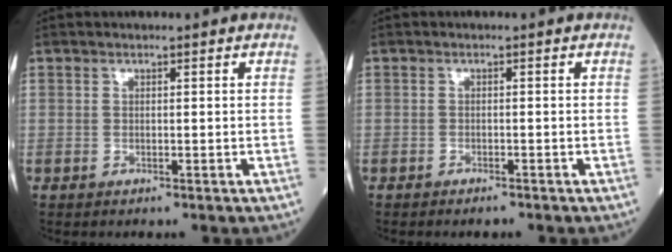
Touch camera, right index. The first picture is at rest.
{"total": 1.1, "force": [-1.0, 0.2, 0.5], "torque": [-0.009, -0.001, -0.013]}